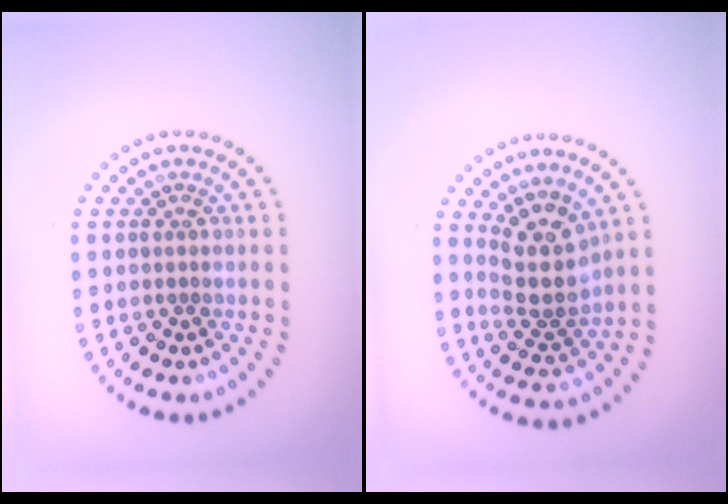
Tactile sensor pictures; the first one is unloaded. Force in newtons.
{"total": 4.0, "press": 3.3, "slide": 2.2}